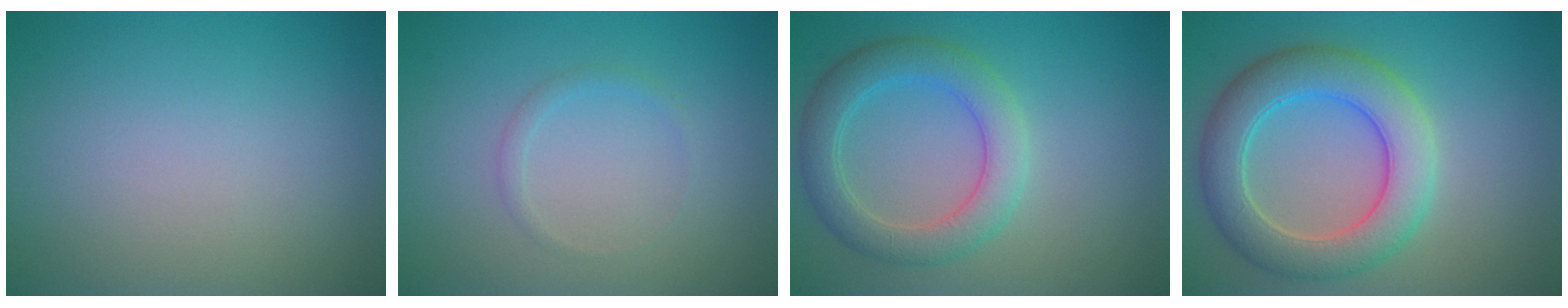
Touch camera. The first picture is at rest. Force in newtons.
{"total": 0.9, "press": 0.9, "slide": 0.0}
{"total": 4.6, "press": 4.6, "slide": 0.3}
{"total": 7.2, "press": 7.2, "slide": 0.2}